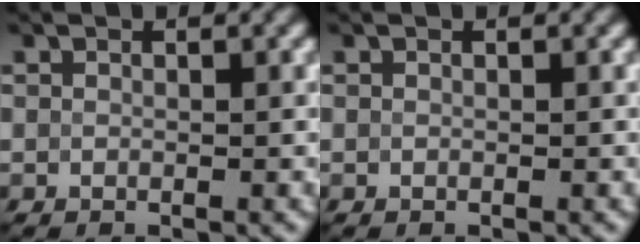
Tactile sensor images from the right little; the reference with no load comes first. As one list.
[{"total": 0.0}]